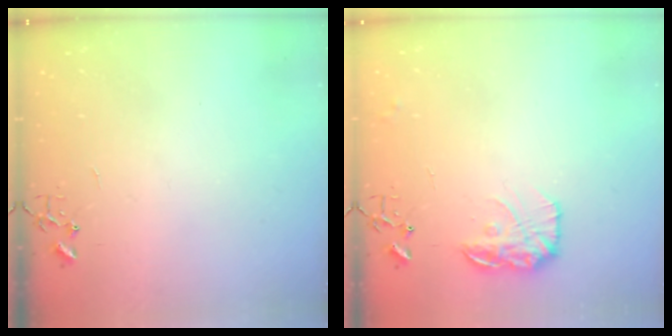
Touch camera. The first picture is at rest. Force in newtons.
{"total": 13.3, "press": 13.3, "slide": 0.8}